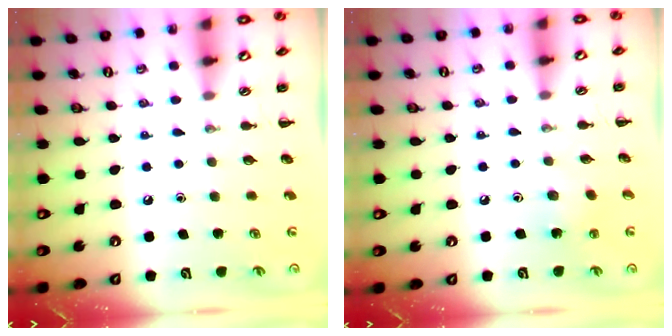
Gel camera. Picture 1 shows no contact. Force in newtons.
{"total": 5.5, "press": 5.2, "slide": 1.6}